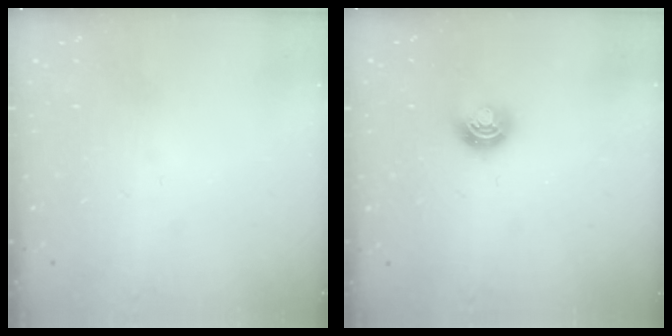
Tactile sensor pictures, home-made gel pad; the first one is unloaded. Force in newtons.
{"total": 6.6, "press": 6.6, "slide": 0.5}